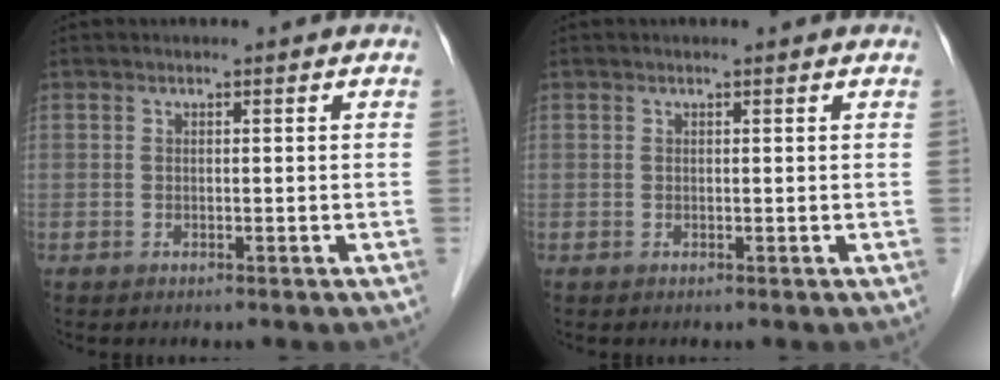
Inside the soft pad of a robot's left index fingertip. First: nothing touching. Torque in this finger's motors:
{"motor_torque": [0.37, -0.23, 0.01, 0.02]}